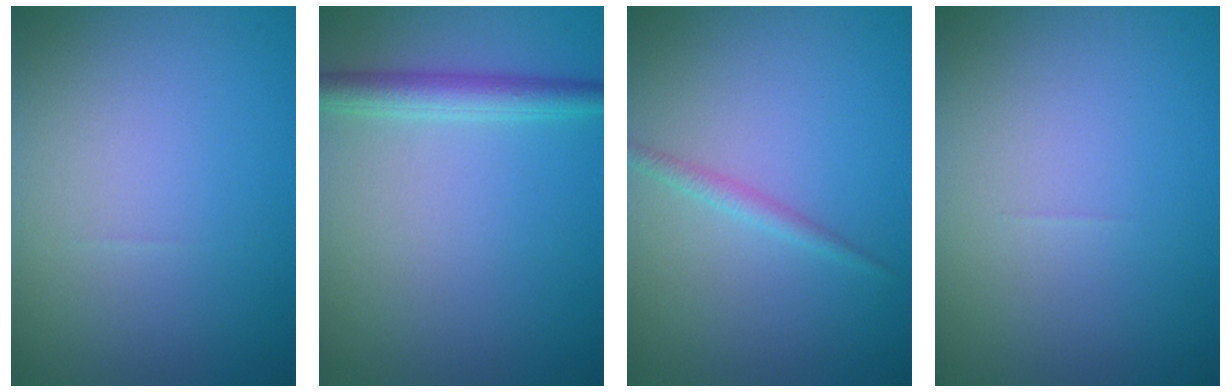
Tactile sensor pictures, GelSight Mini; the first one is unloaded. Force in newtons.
{"total": 2.7, "press": 2.7, "slide": 0.1}
{"total": 1.2, "press": 1.2, "slide": 0.0}
{"total": 0.0}